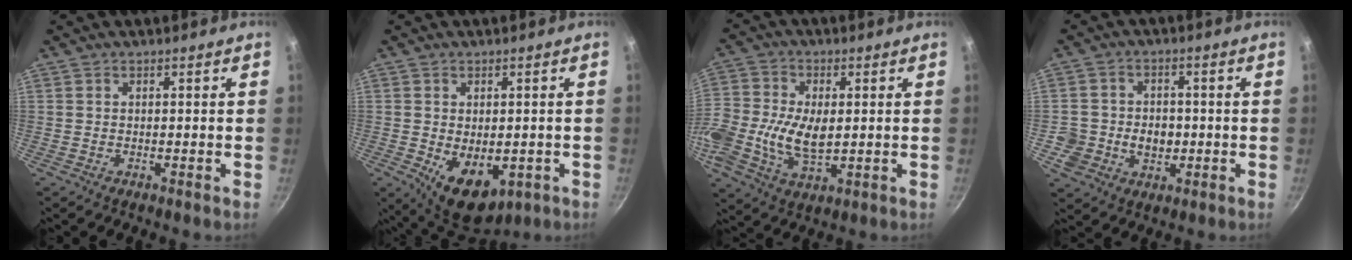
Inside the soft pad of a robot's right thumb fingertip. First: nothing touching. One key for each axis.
{"total": 10.6, "fx": -2.4, "fy": 6.7, "fz": 7.8, "tx": -0.091, "ty": -0.011, "tz": -0.015}
{"total": 16.2, "fx": -0.7, "fy": 10.4, "fz": 12.3, "tx": -0.275, "ty": 0.016, "tz": -0.016}
{"total": 8.2, "fx": -1.2, "fy": 7.1, "fz": 3.9, "tx": -0.048, "ty": 0.010, "tz": -0.019}